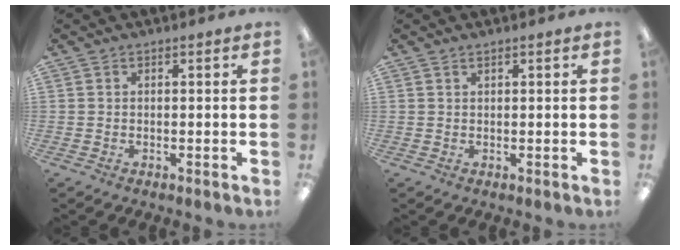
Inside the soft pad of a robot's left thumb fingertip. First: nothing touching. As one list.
[{"total": 0.7, "force": [0.5, 0.2, 0.3], "torque": [-0.008, 0.001, 0.010]}]